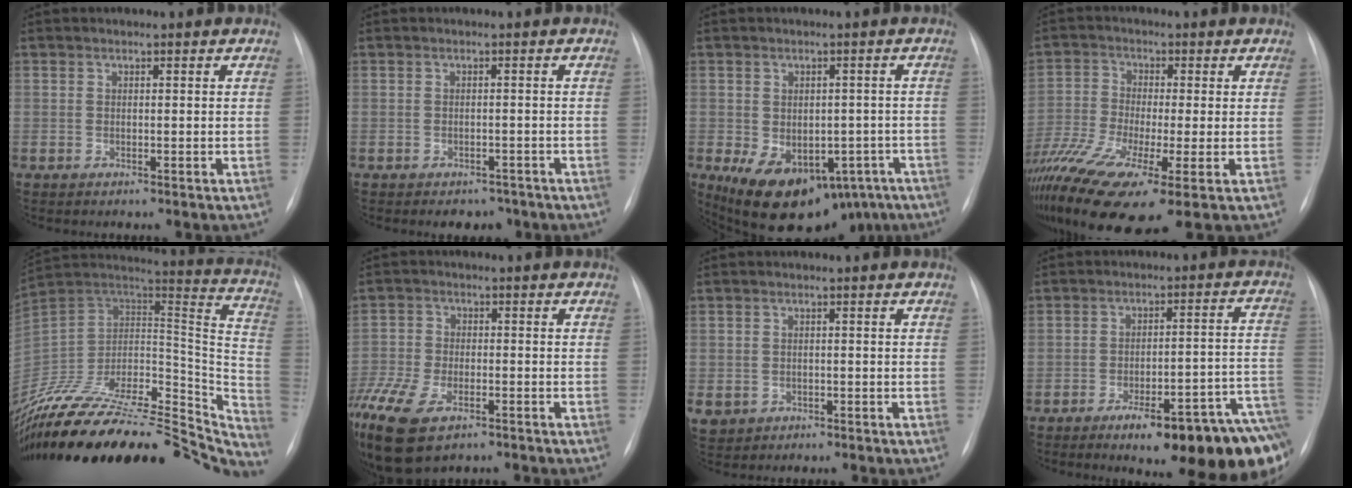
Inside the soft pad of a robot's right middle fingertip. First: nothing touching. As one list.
[{"total": 3.3, "force": [-2.6, 1.8, 0.8], "torque": [-0.003, 0.004, -0.028]}, {"total": 15.1, "force": [-8.7, 9.3, 8.2], "torque": [-0.124, 0.006, -0.105]}, {"total": 16.1, "force": [-8.5, 2.9, 13.4], "torque": [-0.290, -0.040, -0.153]}, {"total": 41.9, "force": [-36.4, 12.4, 16.7], "torque": [-0.236, -0.033, -0.506]}, {"total": 19.4, "force": [-12.0, 9.7, 11.8], "torque": [-0.345, -0.037, -0.204]}, {"total": 4.3, "force": [-2.1, 3.6, 0.9], "torque": [-0.025, 0.004, -0.026]}, {"total": 20.1, "force": [-12.1, 3.0, 15.8], "torque": [-0.103, 0.024, -0.159]}]